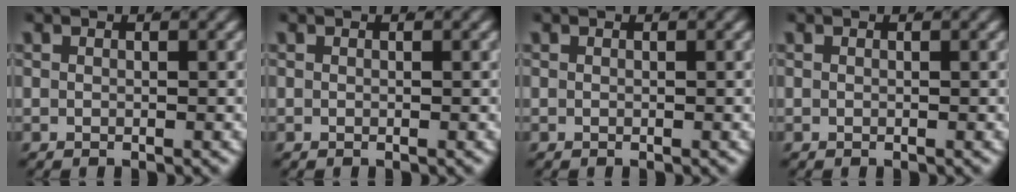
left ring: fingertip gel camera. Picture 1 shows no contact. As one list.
[{"total": 0.0}, {"total": 0.0}, {"total": 0.0}]